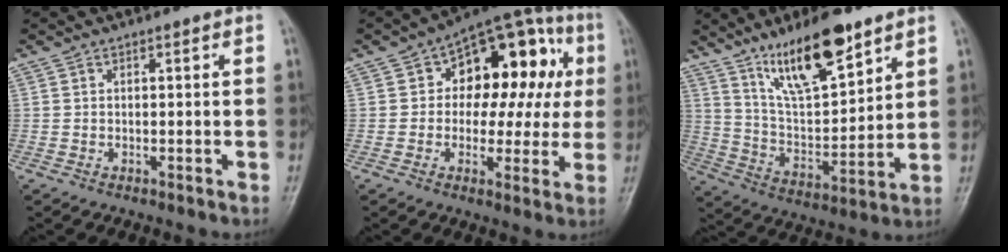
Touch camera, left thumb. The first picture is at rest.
{"total": 18.5, "force": [3.3, 11.6, 14.0], "torque": [-0.118, 0.038, 0.040]}
{"total": 15.8, "force": [10.7, 4.6, 10.7], "torque": [-0.163, -0.063, 0.205]}